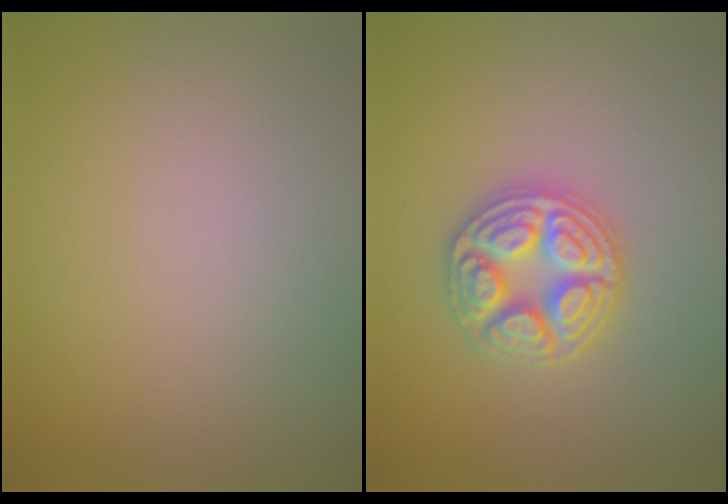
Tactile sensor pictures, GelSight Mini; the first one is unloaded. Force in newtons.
{"total": 4.7, "press": 4.7, "slide": 0.5}